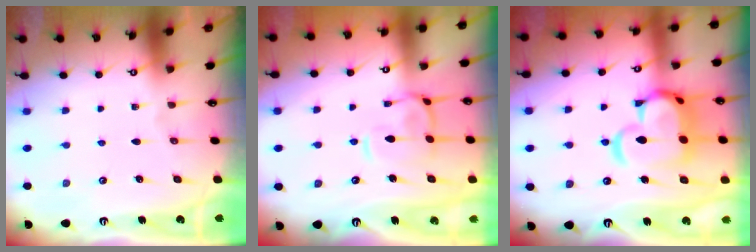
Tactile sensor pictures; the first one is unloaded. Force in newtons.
{"total": 5.2, "press": 5.0, "slide": 1.1}
{"total": 12.0, "press": 11.9, "slide": 1.7}